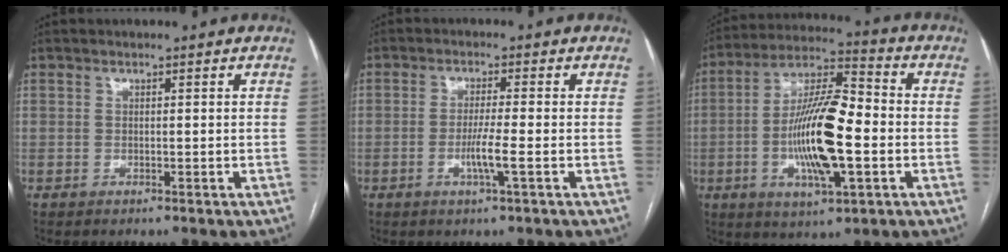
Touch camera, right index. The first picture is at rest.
{"total": 4.0, "force": [-1.2, -0.5, 3.7], "torque": [-0.073, -0.007, -0.025]}
{"total": 15.7, "force": [-2.8, 3.6, 15.0], "torque": [-0.287, 0.006, -0.048]}